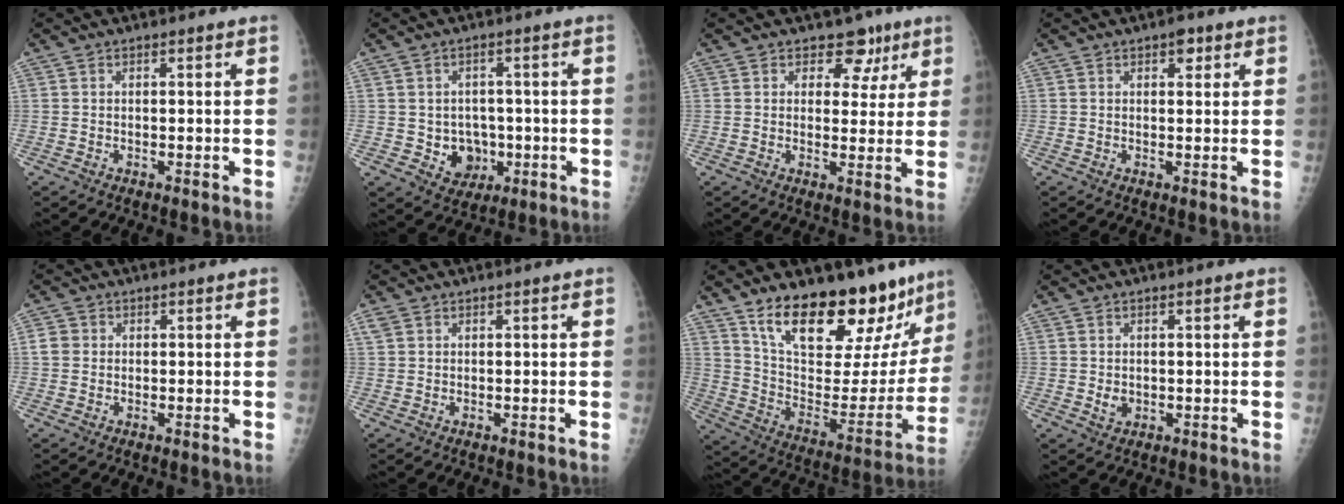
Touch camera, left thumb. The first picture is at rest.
{"total": 6.5, "force": [-1.1, 5.7, 2.8], "torque": [-0.006, 0.008, -0.006]}
{"total": 6.3, "force": [3.8, 4.5, 2.0], "torque": [0.019, -0.011, 0.048]}
{"total": 2.6, "force": [1.5, 1.4, 1.6], "torque": [-0.008, -0.003, 0.017]}
{"total": 2.4, "force": [0.2, 2.2, 0.9], "torque": [-0.007, 0.003, 0.003]}
{"total": 1.5, "force": [0.8, 1.1, 0.6], "torque": [-0.010, 0.007, 0.018]}
{"total": 28.2, "force": [20.2, 11.0, 16.3], "torque": [-0.202, -0.092, 0.312]}
{"total": 2.0, "force": [0.0, 1.7, 1.1], "torque": [-0.011, -0.001, 0.006]}